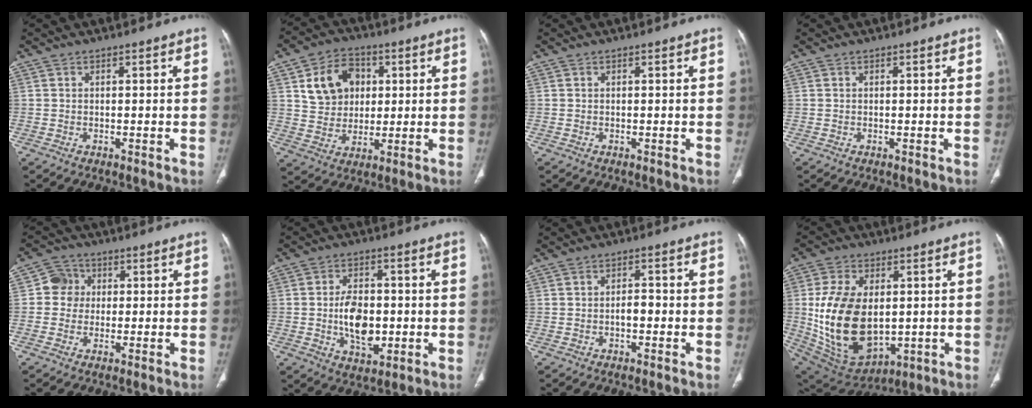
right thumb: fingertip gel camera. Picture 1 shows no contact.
{"total": 11.6, "force": [3.4, 9.3, 6.2], "torque": [-0.070, -0.001, 0.064]}
{"total": 0.0}
{"total": 0.0}
{"total": 5.0, "force": [0.5, 4.8, 1.2], "torque": [0.009, 0.009, 0.001]}
{"total": 9.5, "force": [-0.9, 5.8, 7.5], "torque": [-0.105, -0.002, -0.012]}
{"total": 2.4, "force": [-0.6, 1.4, 1.9], "torque": [-0.022, 0.011, -0.011]}
{"total": 20.7, "force": [0.1, 13.1, 16.1], "torque": [-0.292, -0.014, 0.032]}